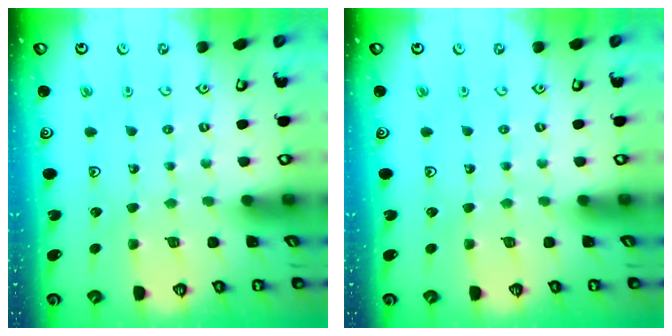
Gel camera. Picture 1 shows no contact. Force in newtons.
{"total": 0.0}